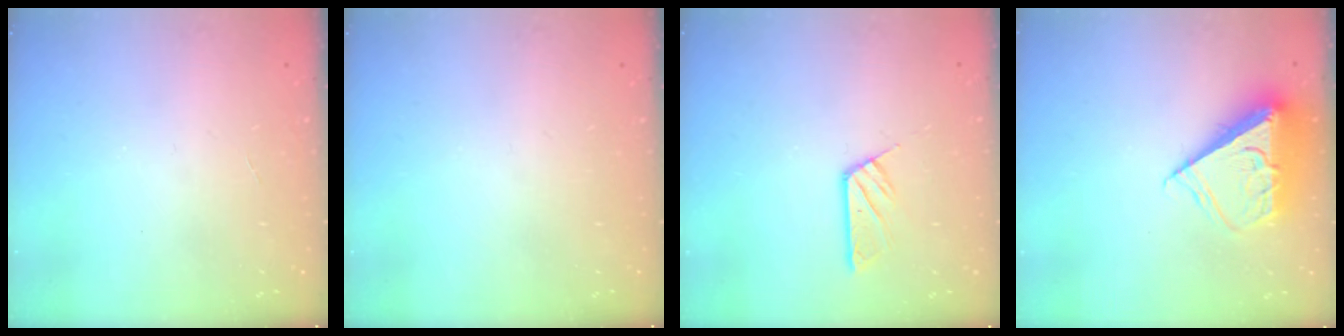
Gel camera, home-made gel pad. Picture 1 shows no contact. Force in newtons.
{"total": 0.0}
{"total": 6.2, "press": 6.2, "slide": 0.1}
{"total": 10.0, "press": 9.9, "slide": 1.1}